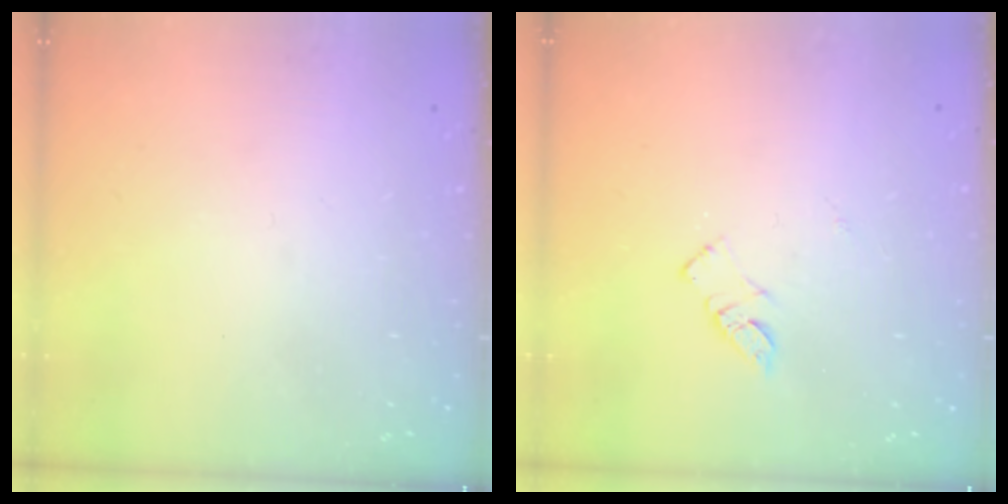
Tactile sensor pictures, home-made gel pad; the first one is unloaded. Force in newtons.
{"total": 5.6, "press": 5.6, "slide": 0.8}